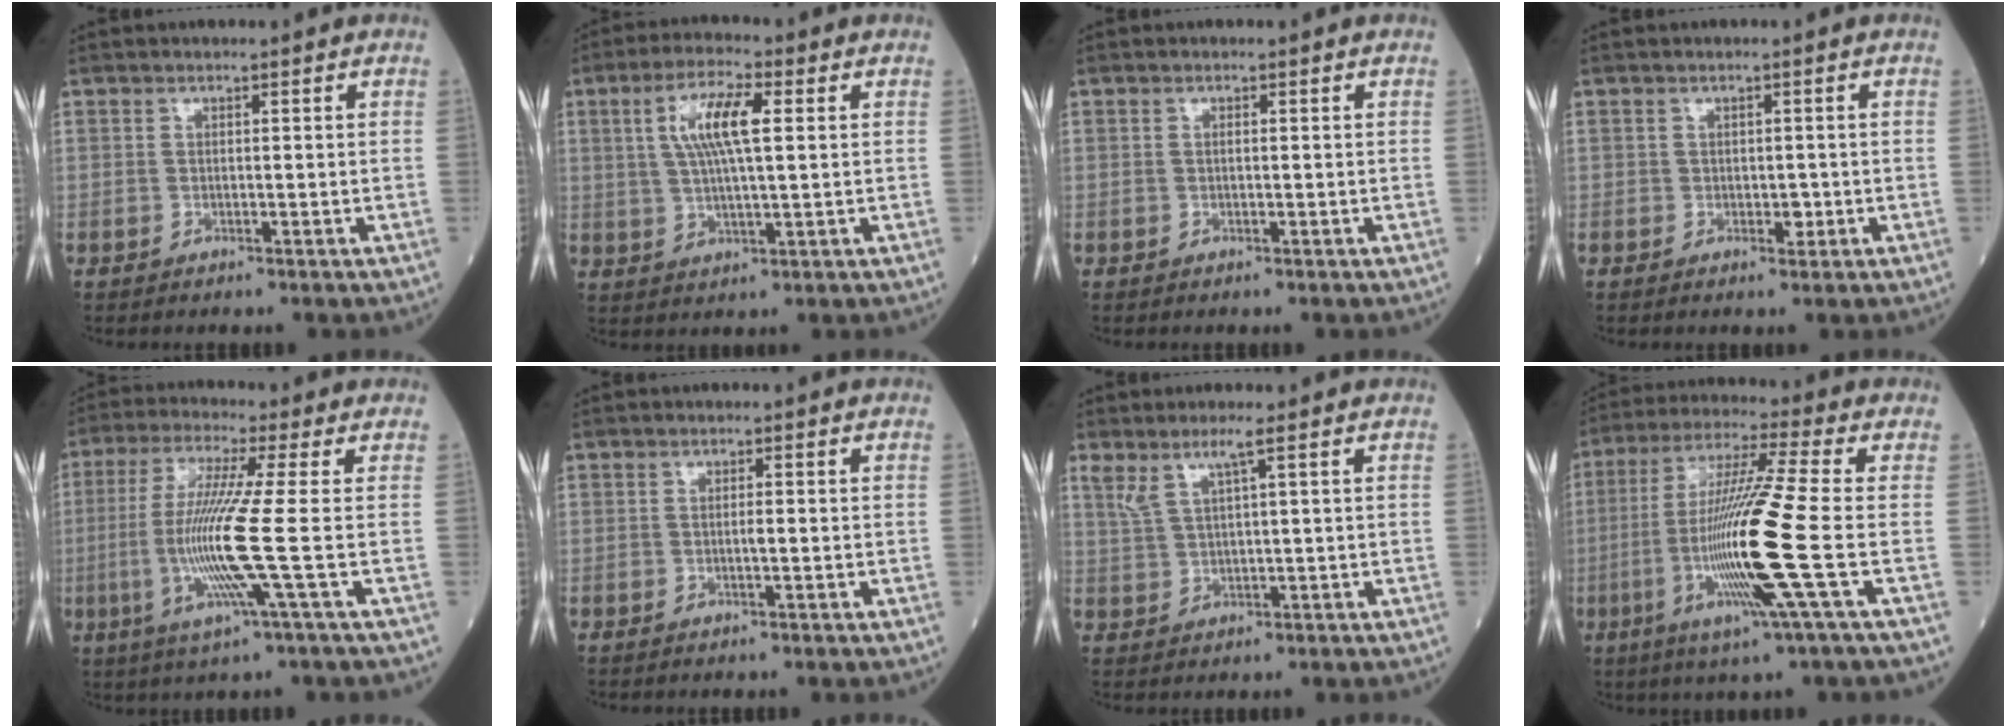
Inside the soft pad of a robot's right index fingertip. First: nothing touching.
{"total": 8.5, "force": [2.2, 1.6, 8.1], "torque": [-0.163, 0.009, 0.043]}
{"total": 0.0}
{"total": 1.4, "force": [-0.2, 1.0, 1.0], "torque": [-0.010, 0.000, 0.000]}
{"total": 11.5, "force": [-1.8, -1.5, 11.3], "torque": [-0.241, -0.019, -0.042]}
{"total": 1.0, "force": [-0.2, 0.0, 1.0], "torque": [-0.016, 0.001, -0.003]}
{"total": 3.9, "force": [2.4, 0.0, 3.1], "torque": [-0.074, 0.007, 0.054]}
{"total": 15.5, "force": [-3.5, -1.7, 15.0], "torque": [-0.301, -0.017, -0.077]}